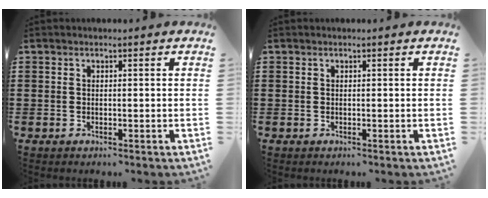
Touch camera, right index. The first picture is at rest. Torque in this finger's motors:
{"motor_torque": [-0.91, 1.23, 0.00, 0.00]}